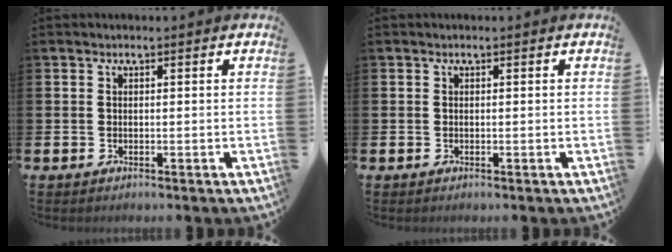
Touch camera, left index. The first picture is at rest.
{"total": 0.0}